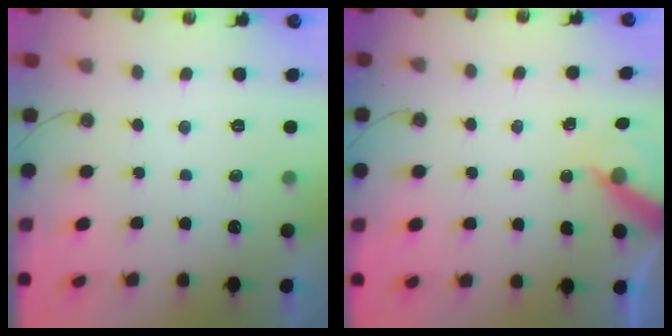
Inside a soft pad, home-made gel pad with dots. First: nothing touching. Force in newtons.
{"total": 6.8, "press": 6.8, "slide": 0.4}